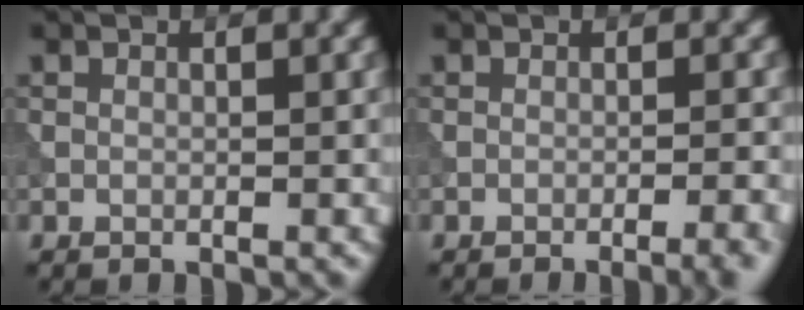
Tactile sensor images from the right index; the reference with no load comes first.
{"total": 3.7, "force": [-2.2, 1.0, 2.8], "torque": [-0.026, 0.010, -0.031]}